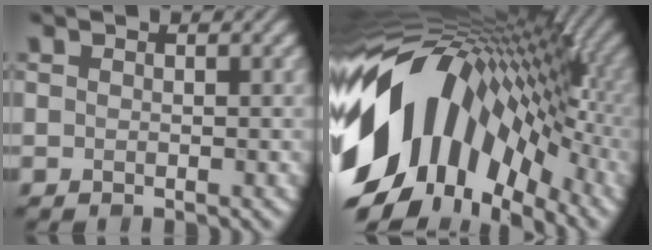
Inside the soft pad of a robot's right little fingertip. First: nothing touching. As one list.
[{"total": 16.8, "force": [-3.4, 10.7, 12.5], "torque": [-0.227, 0.019, -0.078]}]